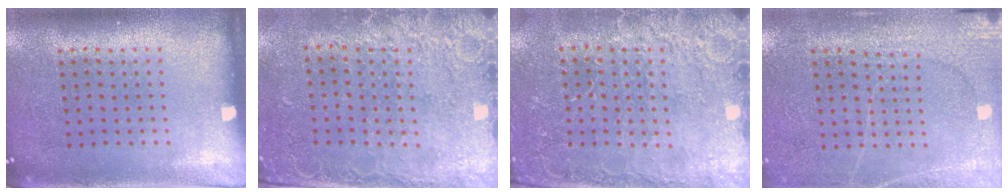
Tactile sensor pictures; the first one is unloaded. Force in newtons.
{"total": 2.6, "press": 2.1, "slide": 1.5}
{"total": 2.8, "press": 2.8, "slide": 0.2}
{"total": 2.8, "press": 2.7, "slide": 0.7}